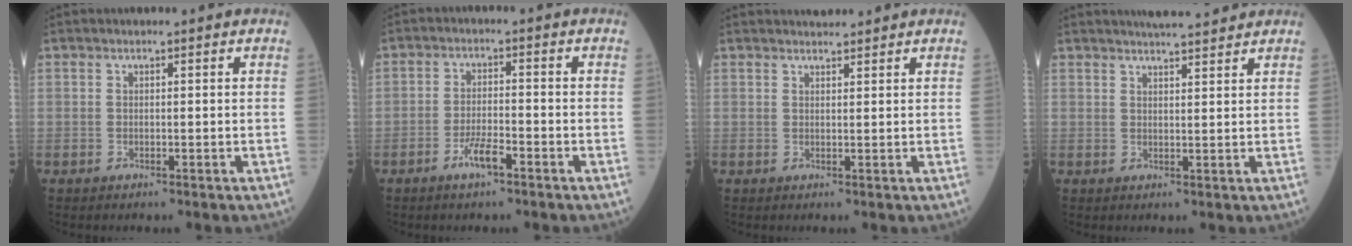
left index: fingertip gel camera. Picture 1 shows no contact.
{"total": 4.0, "force": [-2.6, 0.7, 3.0], "torque": [-0.061, -0.001, -0.048]}
{"total": 2.6, "force": [2.6, 0.2, 0.5], "torque": [-0.009, 0.018, 0.041]}
{"total": 6.3, "force": [5.8, 0.5, 2.3], "torque": [-0.038, 0.017, 0.080]}